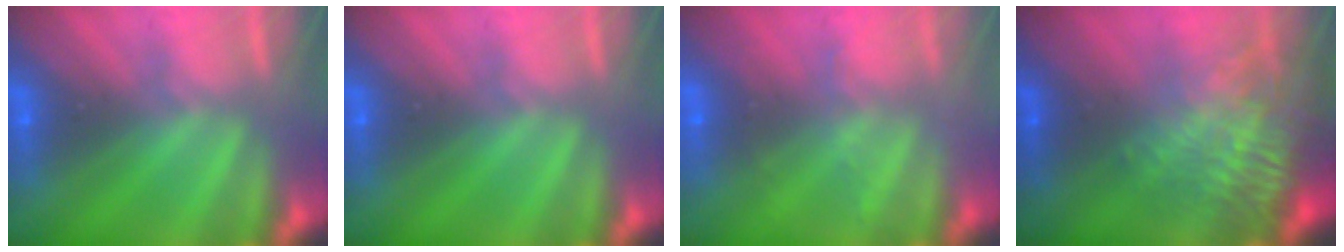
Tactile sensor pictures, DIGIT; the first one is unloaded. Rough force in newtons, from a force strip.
{"total": 0.0}
{"total": 2.1}
{"total": 7.1}